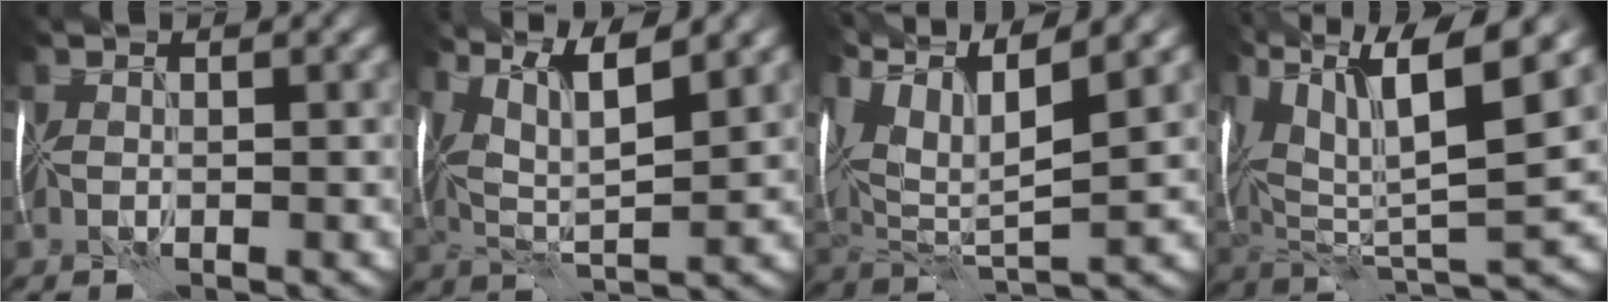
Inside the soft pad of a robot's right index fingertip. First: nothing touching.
{"total": 7.2, "force": [4.0, 1.9, 5.7], "torque": [-0.103, 0.006, 0.059]}
{"total": 11.6, "force": [5.9, 3.8, 9.3], "torque": [-0.187, 0.022, 0.103]}
{"total": 13.3, "force": [6.3, 3.8, 11.0], "torque": [-0.223, 0.012, 0.126]}